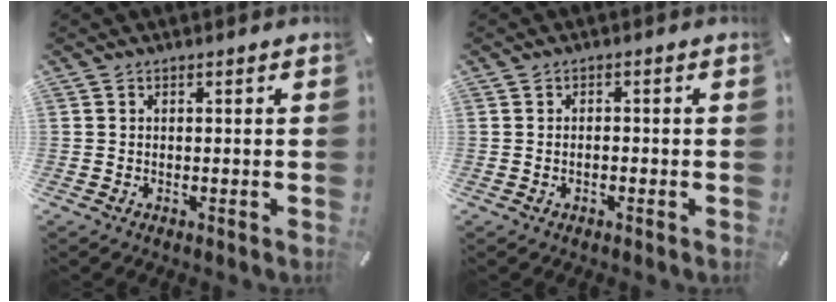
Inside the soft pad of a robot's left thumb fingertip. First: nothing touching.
{"total": 1.1, "force": [-0.4, 0.6, 0.9], "torque": [-0.019, 0.000, -0.008]}